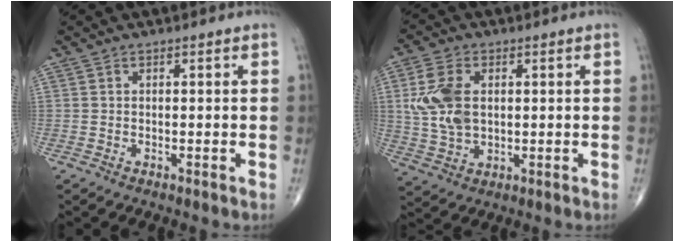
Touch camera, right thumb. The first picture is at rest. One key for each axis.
{"total": 9.7, "fx": 1.5, "fy": 6.2, "fz": 7.4, "tx": -0.152, "ty": -0.001, "tz": 0.036}